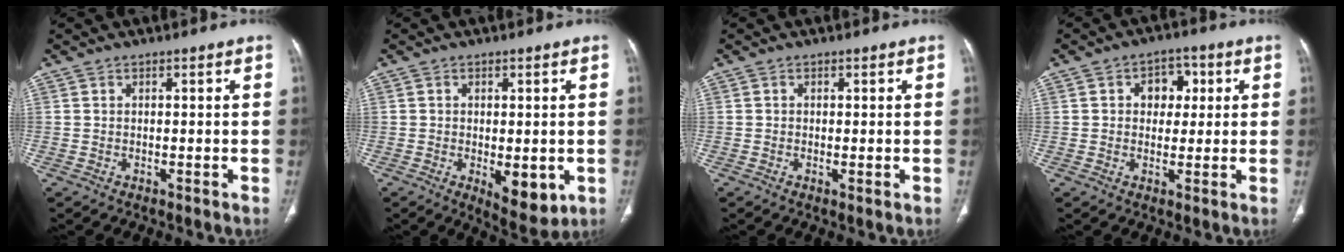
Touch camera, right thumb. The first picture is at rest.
{"total": 7.7, "force": [-1.8, 3.6, 6.5], "torque": [-0.079, -0.016, -0.016]}
{"total": 0.8, "force": [-0.1, 0.2, 0.8], "torque": [-0.018, -0.004, -0.003]}
{"total": 6.0, "force": [1.4, 4.6, 3.7], "torque": [-0.016, 0.003, 0.015]}